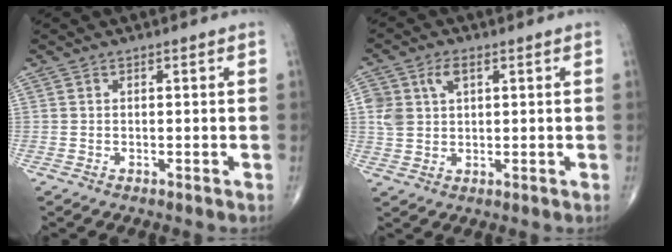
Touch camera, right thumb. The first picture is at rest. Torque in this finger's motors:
{"motor_torque": [-0.66, 0.52, 0.52, 0.43, 0.07]}